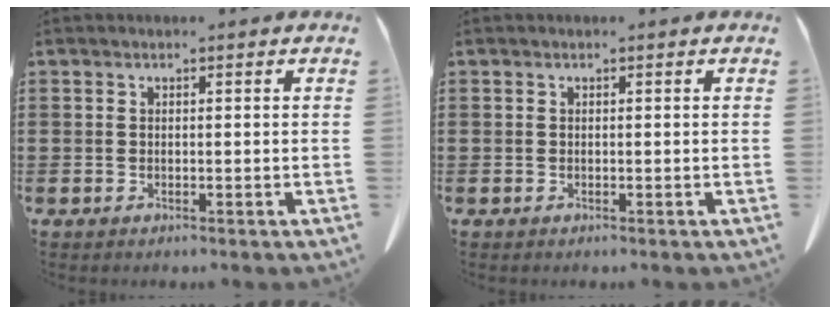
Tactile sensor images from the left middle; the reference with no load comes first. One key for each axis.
{"total": 0.0}